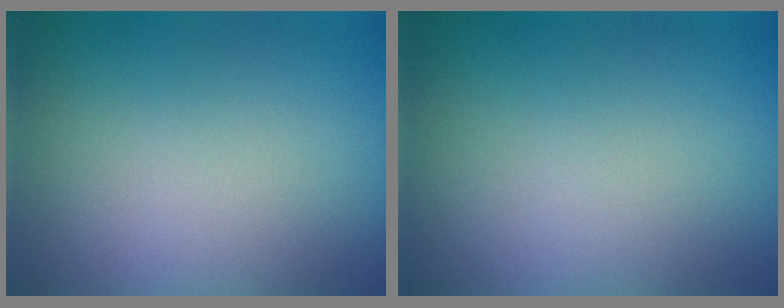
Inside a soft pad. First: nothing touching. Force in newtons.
{"total": 0.0}